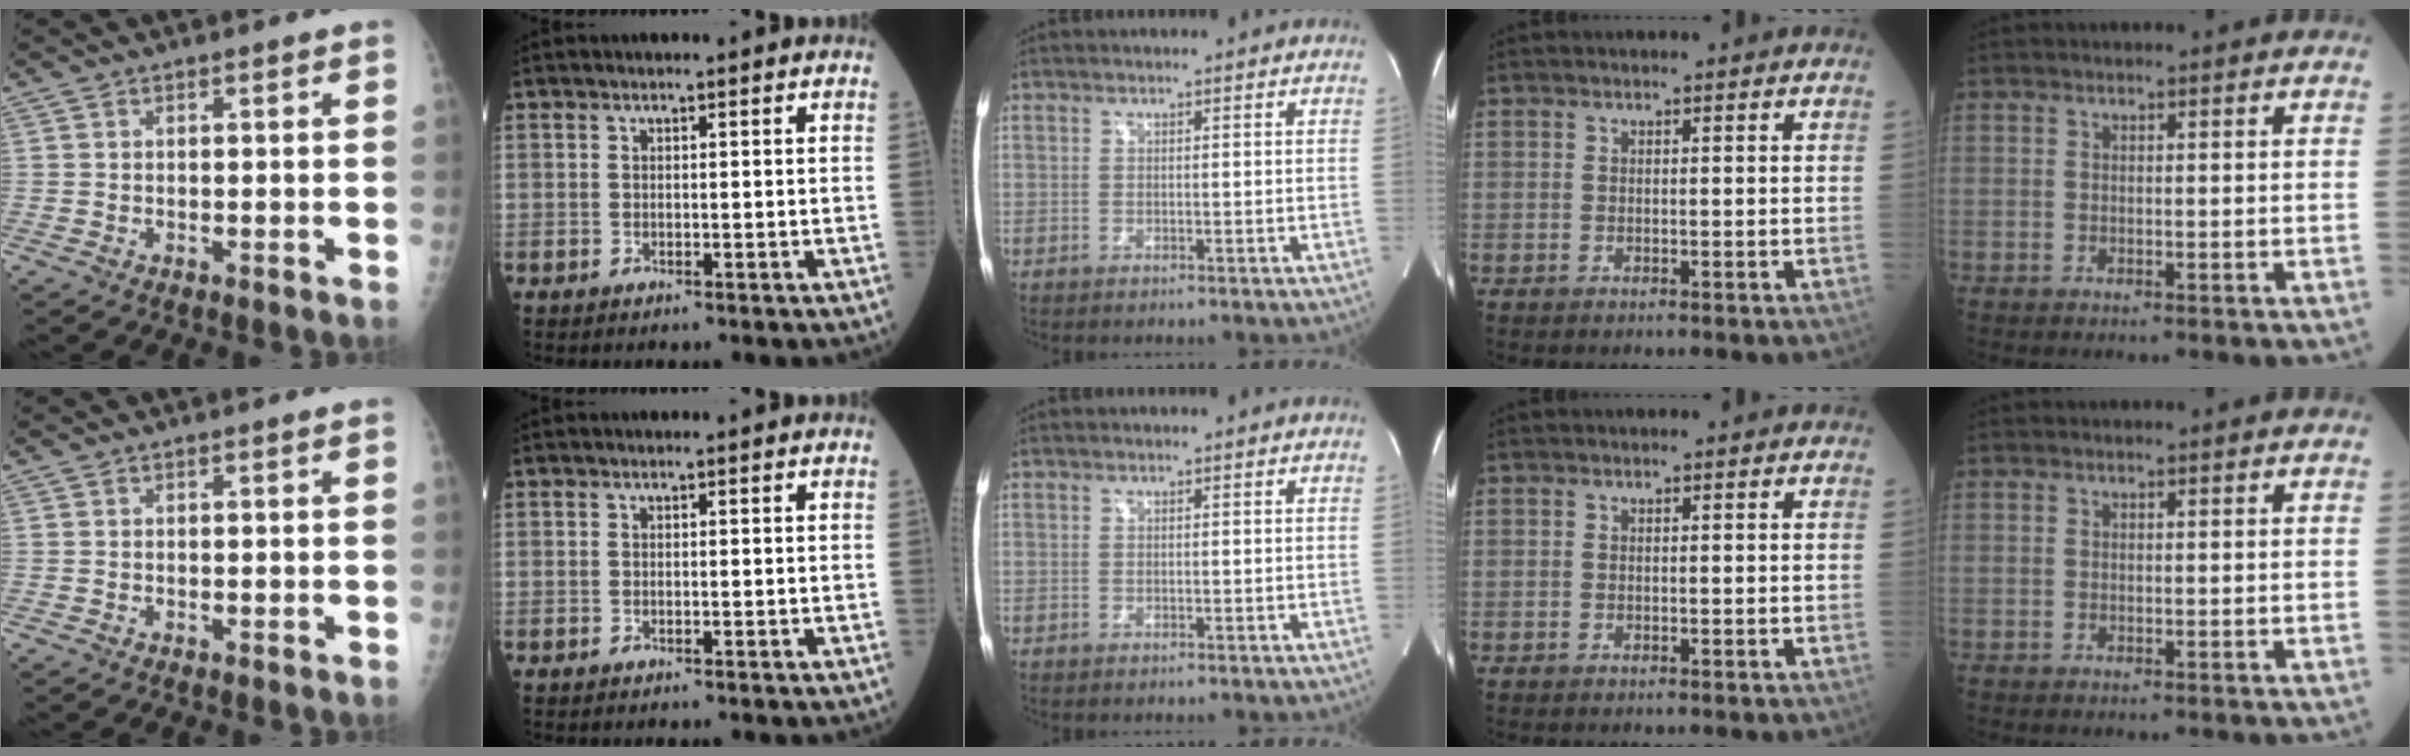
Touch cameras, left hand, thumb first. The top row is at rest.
{}